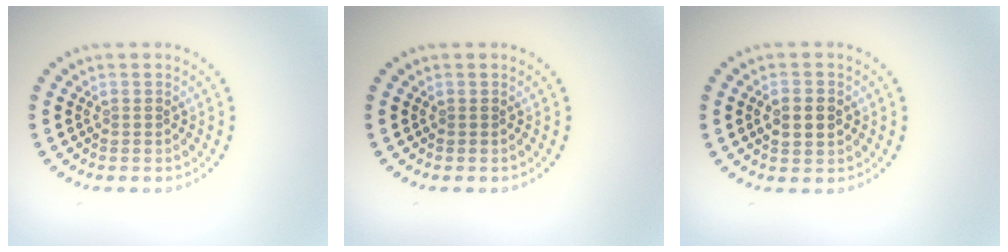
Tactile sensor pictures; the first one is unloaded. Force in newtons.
{"total": 0.0}
{"total": 3.1, "press": 3.1, "slide": 0.1}